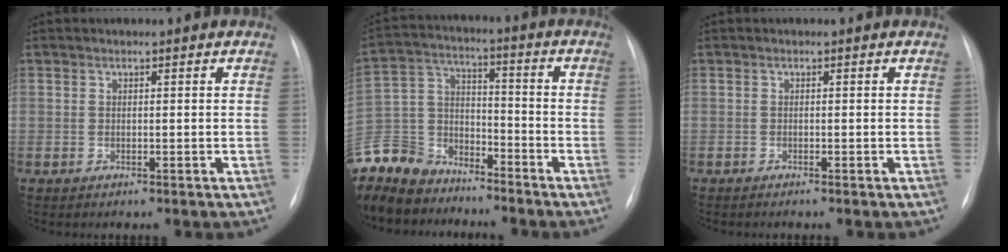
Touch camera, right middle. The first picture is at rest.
{"total": 12.9, "force": [-11.7, 5.3, 1.4], "torque": [-0.044, 0.024, -0.227]}
{"total": 0.6, "force": [-0.5, -0.1, 0.3], "torque": [-0.008, -0.003, -0.009]}